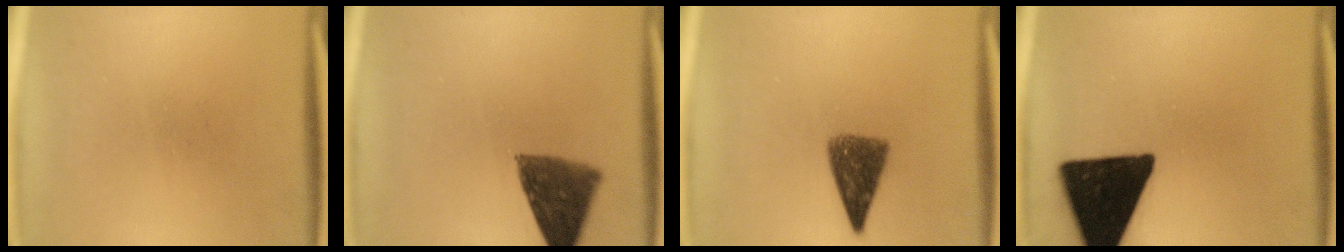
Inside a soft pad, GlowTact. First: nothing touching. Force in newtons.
{"total": 9.8}
{"total": 6.8}
{"total": 19.0}